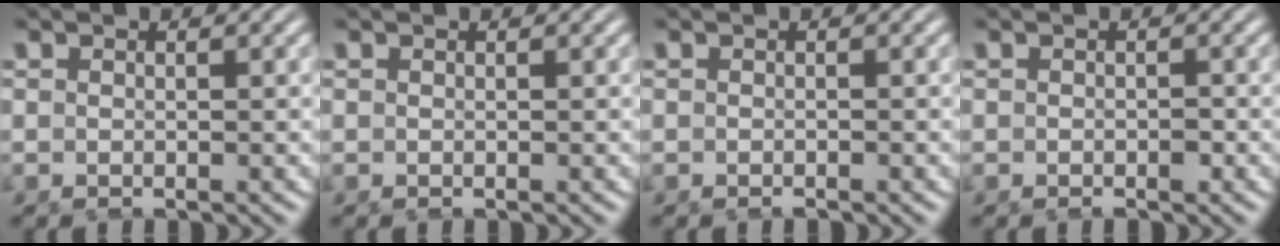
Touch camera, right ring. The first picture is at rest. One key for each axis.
{"total": 0.0}
{"total": 0.5, "fx": -0.5, "fy": -0.1, "fz": 0.1, "tx": -0.002, "ty": -0.004, "tz": -0.007}
{"total": 0.7, "fx": -0.6, "fy": 0.2, "fz": 0.3, "tx": -0.007, "ty": -0.008, "tz": -0.006}